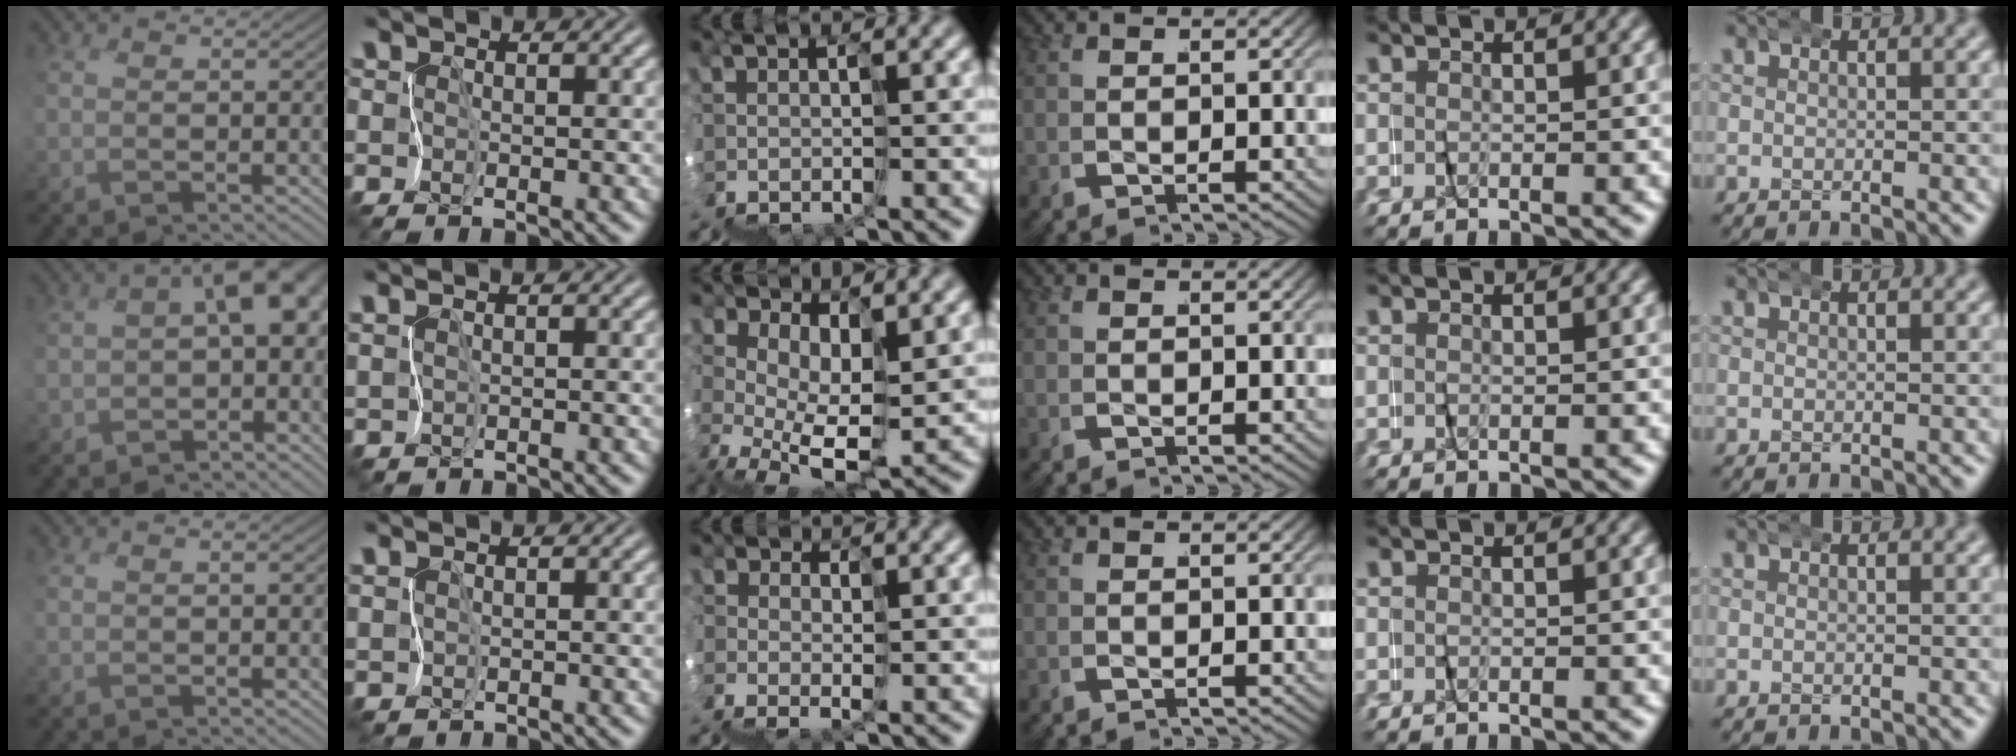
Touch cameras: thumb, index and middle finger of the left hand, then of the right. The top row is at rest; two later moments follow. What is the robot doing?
{"motion": "wrap", "object": "napkin"}